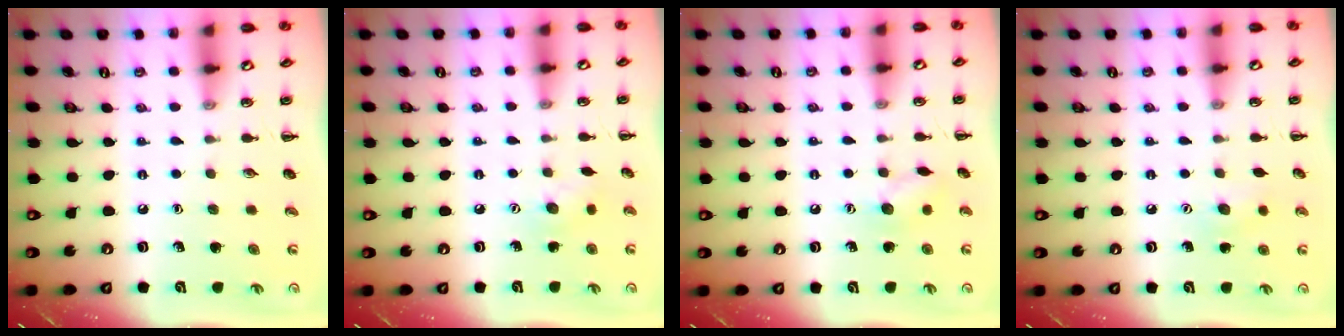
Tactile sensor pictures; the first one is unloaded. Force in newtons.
{"total": 5.1, "press": 5.0, "slide": 1.1}
{"total": 7.3, "press": 7.2, "slide": 1.1}
{"total": 6.6, "press": 6.5, "slide": 1.3}